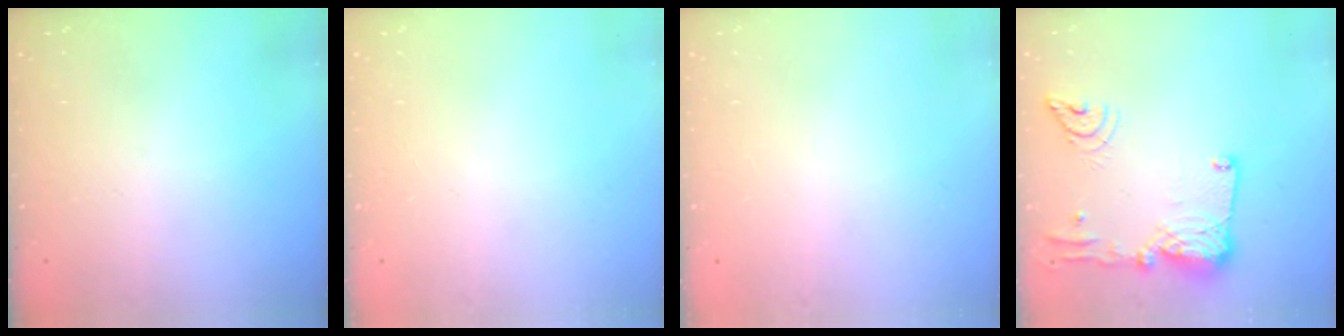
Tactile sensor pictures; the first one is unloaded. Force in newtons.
{"total": 0.0}
{"total": 0.8, "press": 0.8, "slide": 0.1}
{"total": 17.2, "press": 17.1, "slide": 2.2}